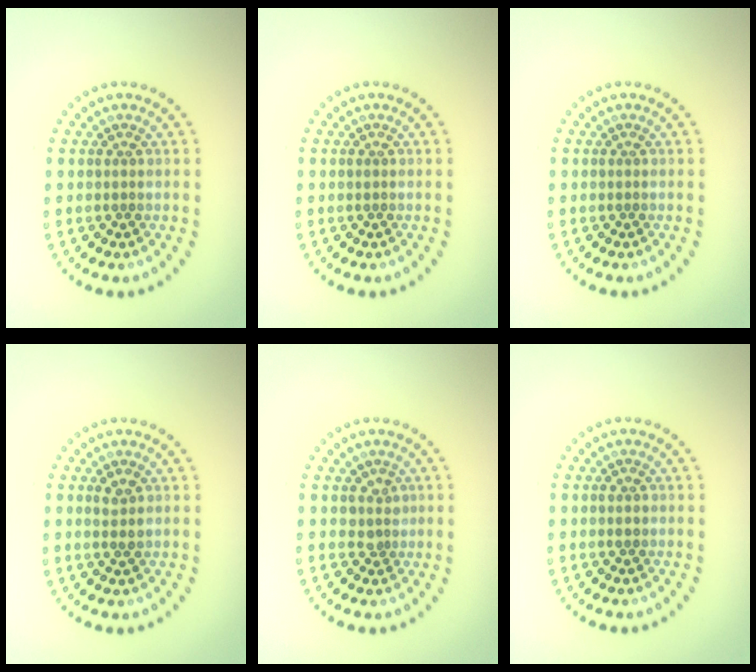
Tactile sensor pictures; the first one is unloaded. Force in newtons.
{"total": 0.0}
{"total": 0.0}
{"total": 1.4, "press": 1.4, "slide": 0.3}
{"total": 1.3, "press": 1.0, "slide": 0.9}
{"total": 1.1, "press": 1.0, "slide": 0.3}